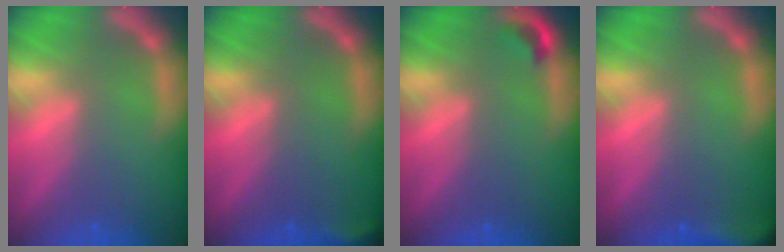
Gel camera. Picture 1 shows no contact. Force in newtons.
{"total": 2.4}
{"total": 1.4}
{"total": 6.0}